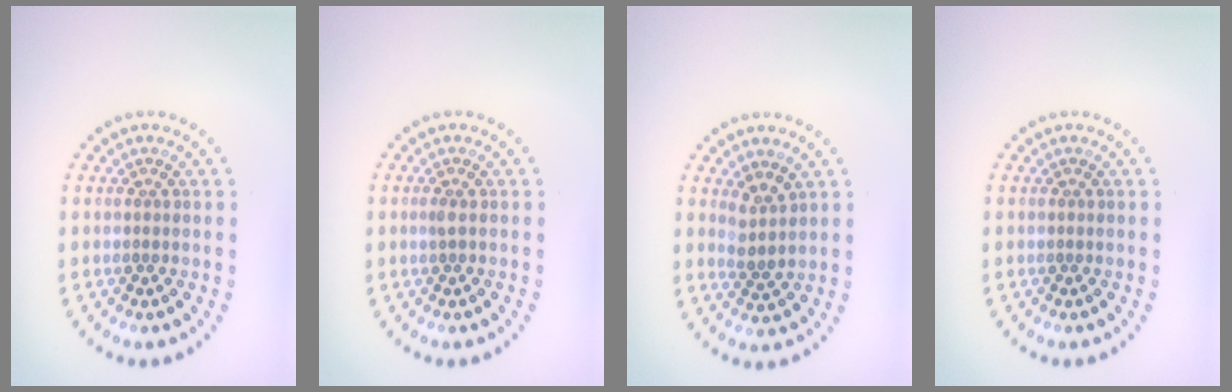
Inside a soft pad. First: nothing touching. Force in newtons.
{"total": 0.6, "press": 0.5, "slide": 0.3}
{"total": 1.8, "press": 1.4, "slide": 1.2}
{"total": 0.0}